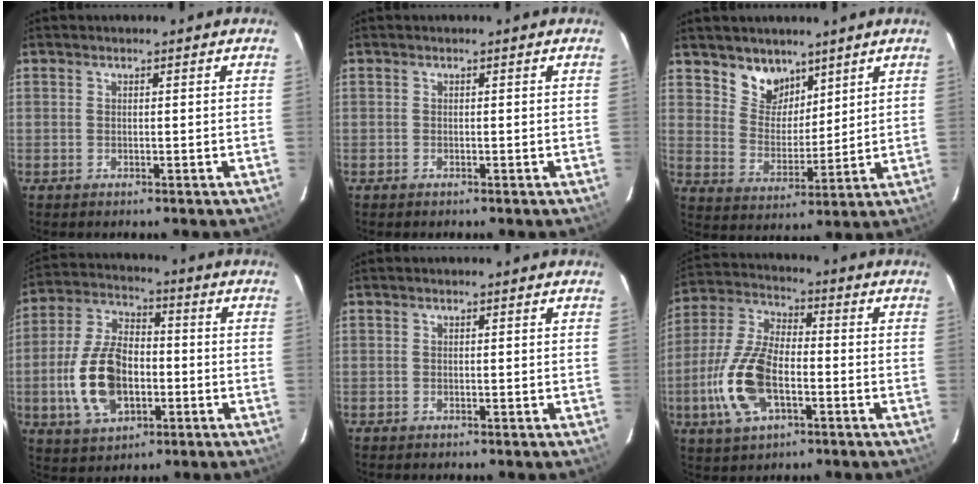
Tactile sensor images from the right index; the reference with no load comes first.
{"total": 0.0}
{"total": 8.0, "force": [5.8, 5.1, 1.9], "torque": [-0.030, 0.000, 0.113]}
{"total": 14.9, "force": [-3.5, 9.0, 11.4], "torque": [-0.235, 0.011, -0.053]}
{"total": 0.0}
{"total": 14.3, "force": [-4.5, 6.9, 11.7], "torque": [-0.259, 0.001, -0.085]}